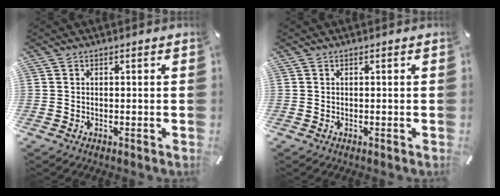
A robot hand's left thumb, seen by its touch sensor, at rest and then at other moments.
{"total": 0.0}